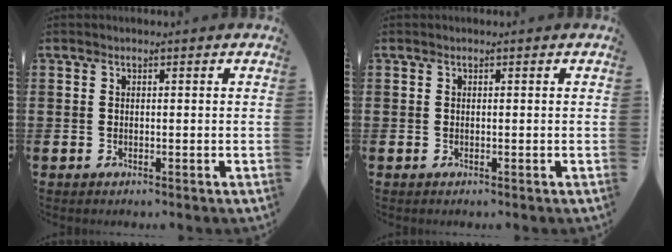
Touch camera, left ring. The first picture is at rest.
{"total": 0.0}